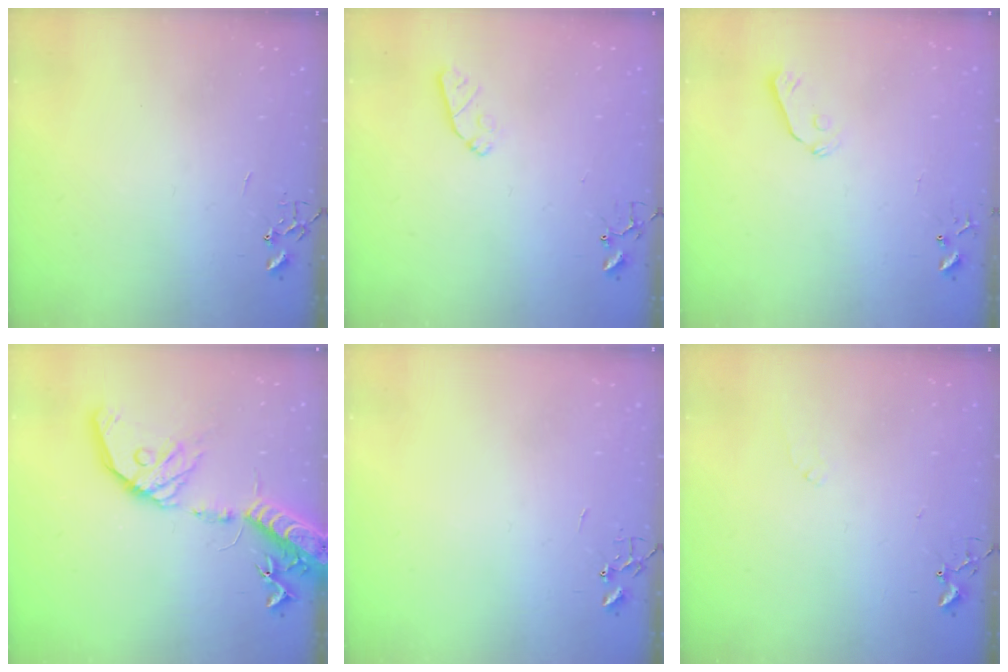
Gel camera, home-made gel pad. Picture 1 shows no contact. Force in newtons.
{"total": 6.2, "press": 6.2, "slide": 0.9}
{"total": 4.3, "press": 4.3, "slide": 0.7}
{"total": 20.1, "press": 19.7, "slide": 3.7}
{"total": 0.0}
{"total": 5.5, "press": 5.5, "slide": 0.8}